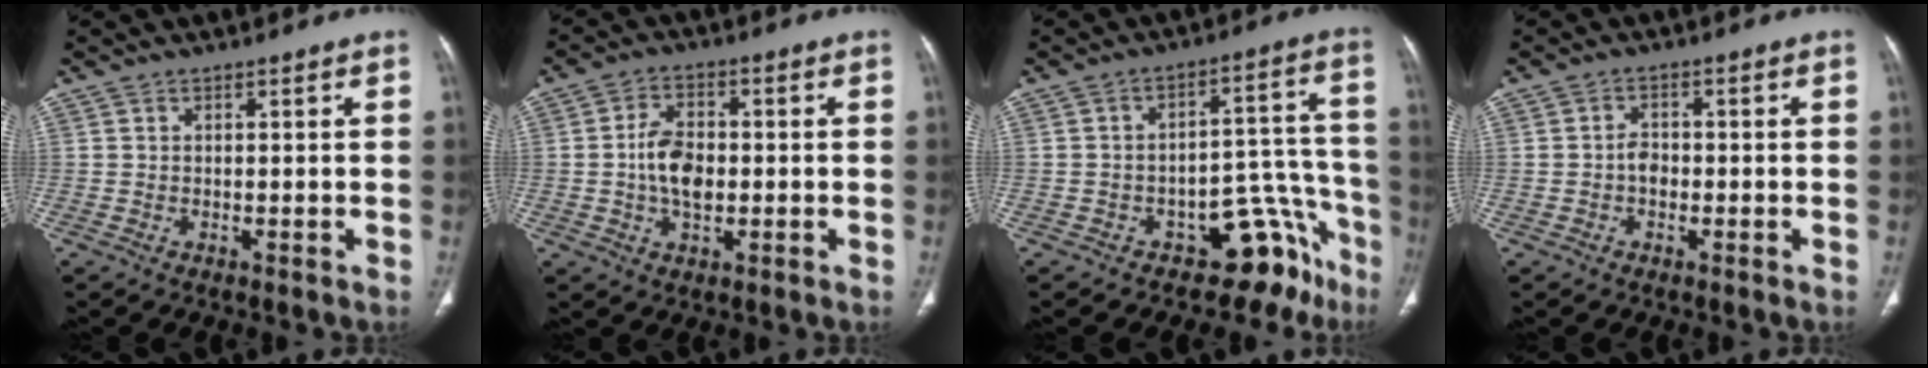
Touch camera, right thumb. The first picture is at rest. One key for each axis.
{"total": 7.5, "fx": -0.6, "fy": 4.7, "fz": 5.8, "tx": -0.097, "ty": 0.009, "tz": -0.013}
{"total": 12.1, "fx": -8.2, "fy": 6.6, "fz": 5.8, "tx": -0.008, "ty": 0.115, "tz": -0.115}
{"total": 2.5, "fx": -0.7, "fy": 1.9, "fz": 1.6, "tx": -0.015, "ty": 0.010, "tz": -0.017}